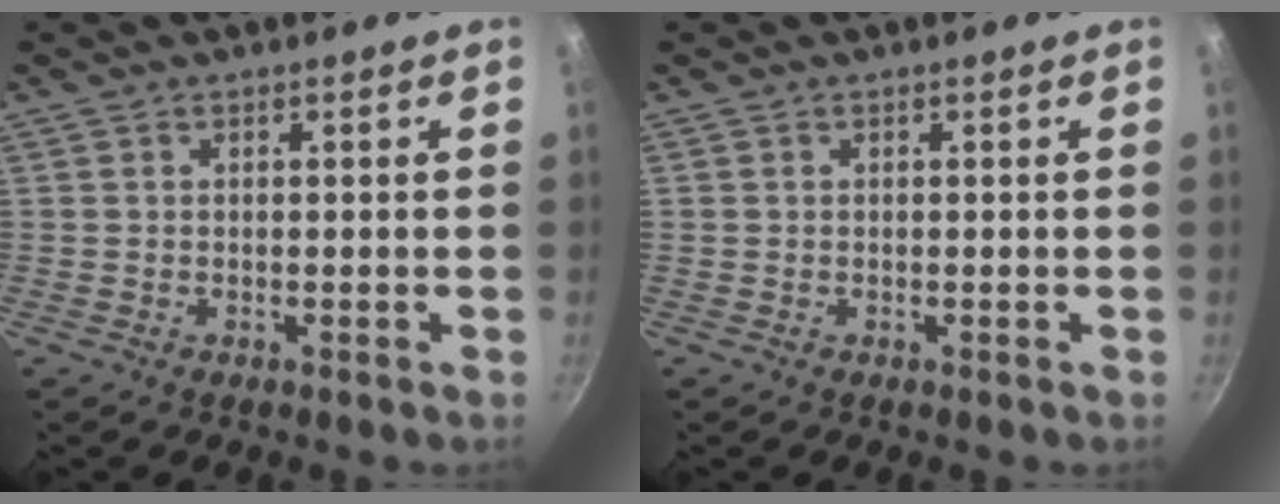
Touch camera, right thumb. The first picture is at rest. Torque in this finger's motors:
{"motor_torque": [-0.01, 0.00, 0.01, 0.00, 0.00]}